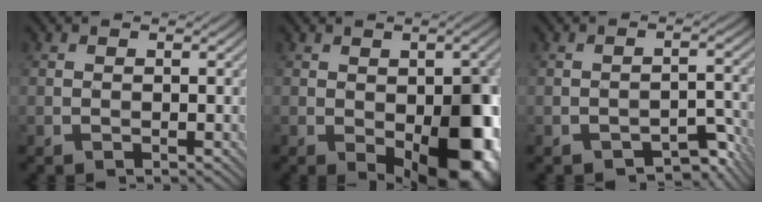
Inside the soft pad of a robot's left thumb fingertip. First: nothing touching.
{"total": 13.4, "force": [-3.8, 6.8, 10.9], "torque": [-0.128, -0.029, -0.041]}
{"total": 4.4, "force": [-3.3, 1.7, 2.2], "torque": [-0.025, 0.008, -0.045]}